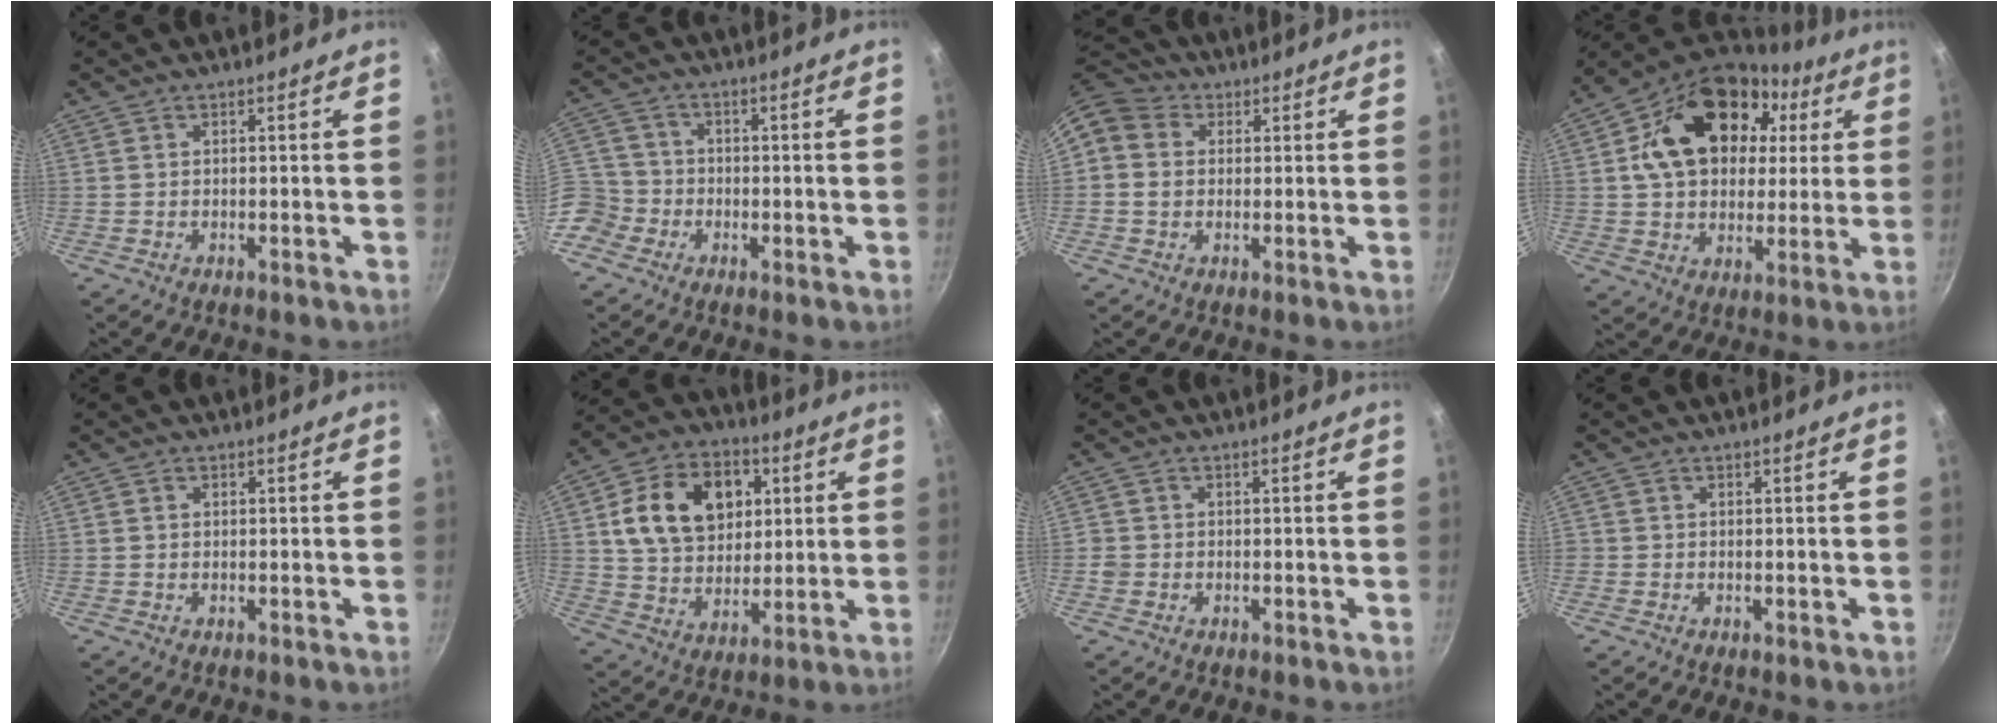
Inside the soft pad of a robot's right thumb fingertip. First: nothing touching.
{"total": 8.6, "force": [-3.4, 7.5, 2.4], "torque": [-0.026, 0.039, -0.077]}
{"total": 7.8, "force": [1.6, 6.6, 3.7], "torque": [-0.051, 0.008, 0.010]}
{"total": 23.2, "force": [6.2, 16.5, 15.0], "torque": [-0.237, 0.020, 0.100]}
{"total": 0.7, "force": [0.1, 0.6, 0.3], "torque": [-0.004, 0.004, 0.001]}
{"total": 18.0, "force": [4.5, 13.3, 11.3], "torque": [-0.164, 0.004, 0.073]}
{"total": 1.8, "force": [-0.5, 1.6, 0.5], "torque": [-0.006, 0.004, -0.011]}
{"total": 0.7, "force": [-0.2, 0.6, 0.2], "torque": [-0.002, 0.001, -0.006]}